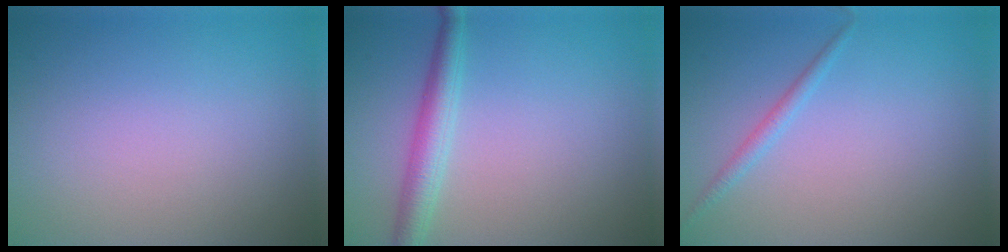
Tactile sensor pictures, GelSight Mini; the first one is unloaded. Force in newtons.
{"total": 3.0, "press": 3.0, "slide": 0.1}
{"total": 1.2, "press": 1.2, "slide": 0.0}